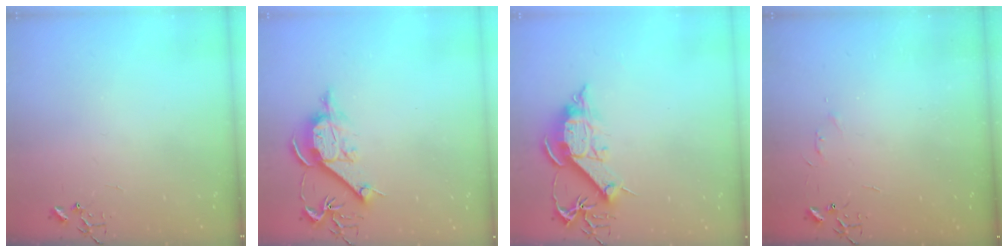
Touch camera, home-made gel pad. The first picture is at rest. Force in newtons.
{"total": 10.2, "press": 10.2, "slide": 0.5}
{"total": 12.0, "press": 12.0, "slide": 1.3}
{"total": 3.3, "press": 3.2, "slide": 0.5}